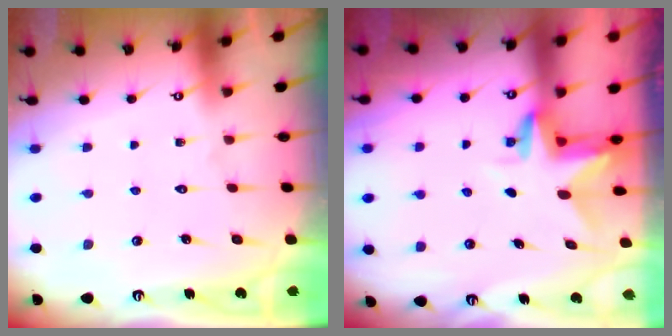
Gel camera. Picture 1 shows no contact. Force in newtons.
{"total": 3.1, "press": 3.0, "slide": 0.3}